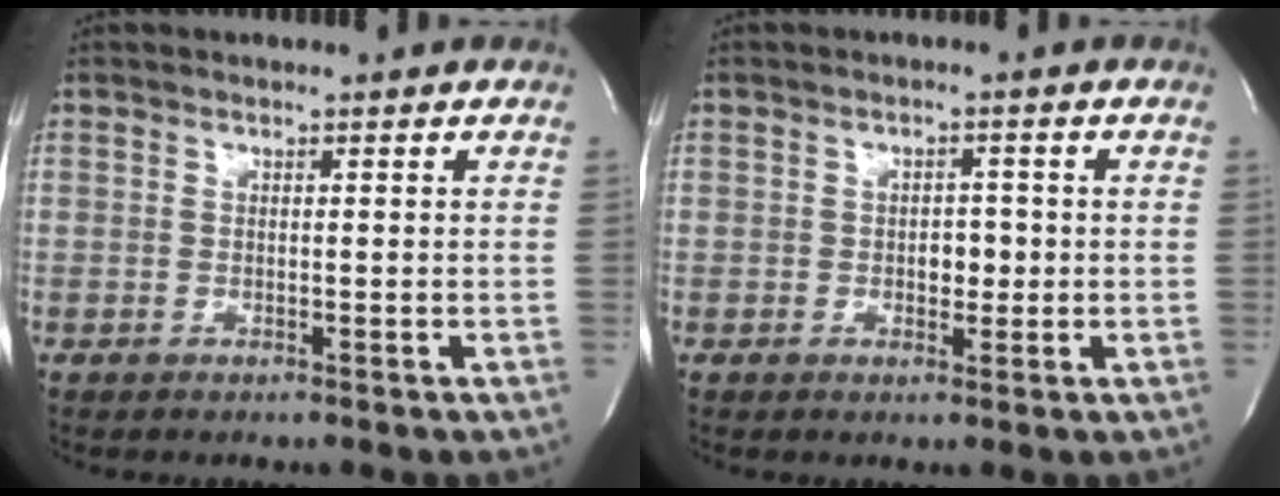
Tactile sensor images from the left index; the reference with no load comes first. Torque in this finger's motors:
{"motor_torque": [0.14, -0.10, 0.02, 0.04]}